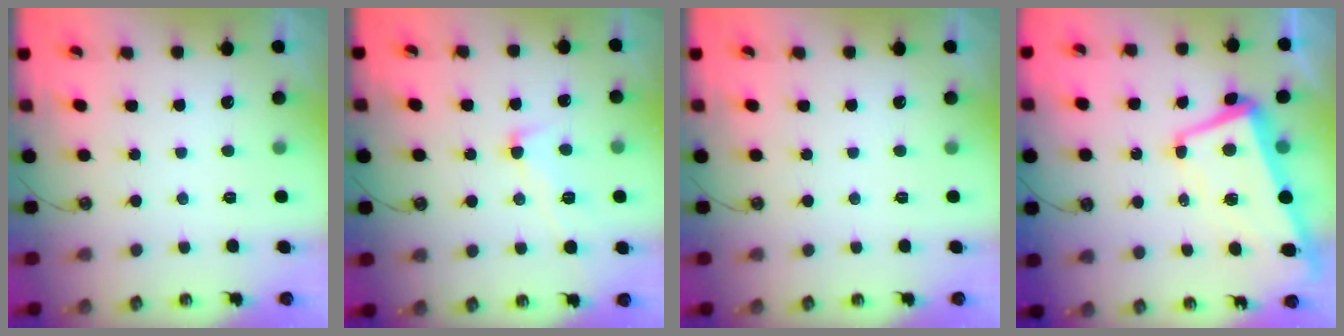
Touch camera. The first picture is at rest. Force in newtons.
{"total": 2.9, "press": 2.9, "slide": 0.4}
{"total": 0.0}
{"total": 4.1, "press": 3.5, "slide": 2.0}